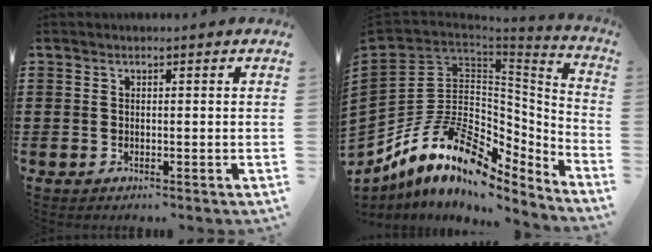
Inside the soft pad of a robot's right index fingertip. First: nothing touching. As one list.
[{"total": 16.1, "force": [-6.0, 10.9, 10.2], "torque": [-0.241, 0.006, -0.108]}]